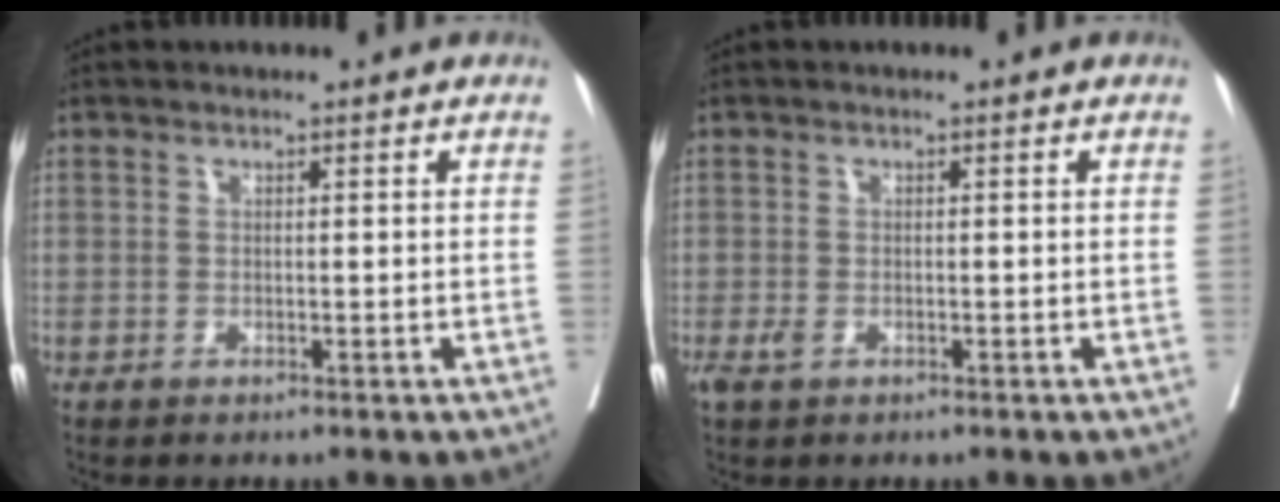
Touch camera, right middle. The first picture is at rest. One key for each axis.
{"total": 1.5, "fx": -0.7, "fy": 0.9, "fz": 1.1, "tx": -0.026, "ty": -0.002, "tz": -0.008}